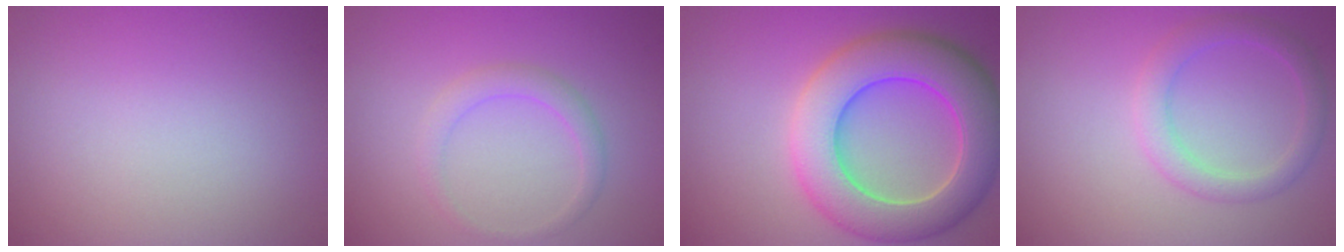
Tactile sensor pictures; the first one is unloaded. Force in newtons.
{"total": 1.9, "press": 1.9, "slide": 0.1}
{"total": 9.8, "press": 9.8, "slide": 0.7}
{"total": 2.7, "press": 2.7, "slide": 0.1}